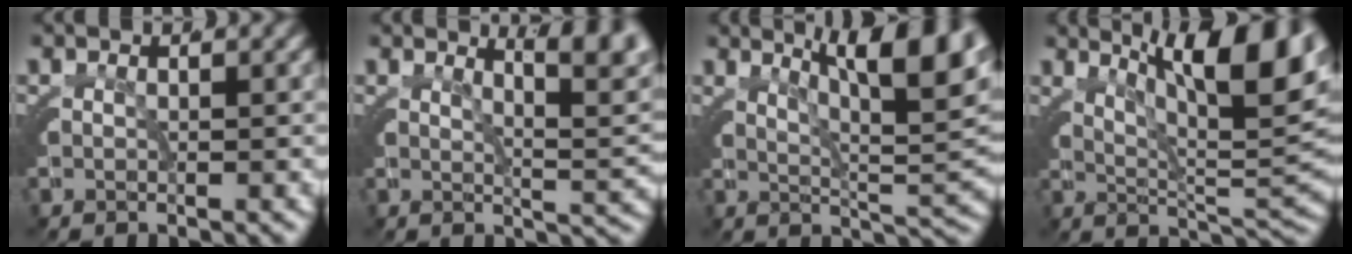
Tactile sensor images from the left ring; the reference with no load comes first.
{"total": 6.2, "force": [2.8, 1.3, 5.4], "torque": [-0.036, 0.005, 0.039]}
{"total": 10.1, "force": [4.6, 3.1, 8.5], "torque": [-0.088, 0.017, 0.061]}
{"total": 11.2, "force": [5.1, 3.5, 9.3], "torque": [-0.102, 0.017, 0.068]}